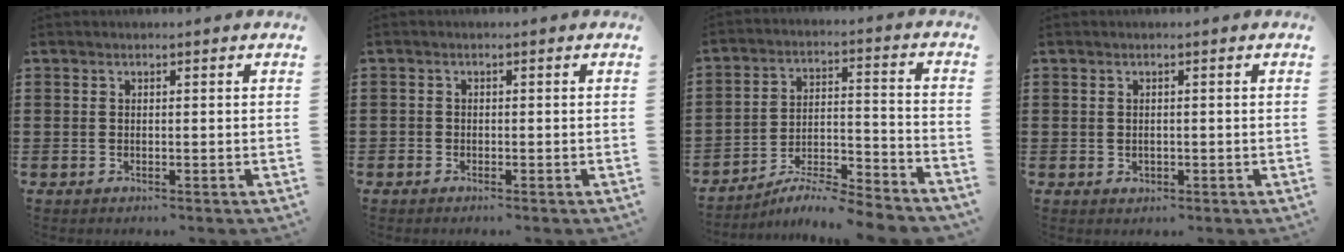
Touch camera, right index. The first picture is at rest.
{"total": 0.8, "force": [-0.6, 0.4, 0.0], "torque": [-0.002, 0.001, -0.014]}
{"total": 6.3, "force": [-6.1, -0.4, 1.6], "torque": [-0.021, -0.003, -0.120]}
{"total": 0.9, "force": [0.0, 0.7, 0.5], "torque": [-0.011, 0.006, -0.001]}